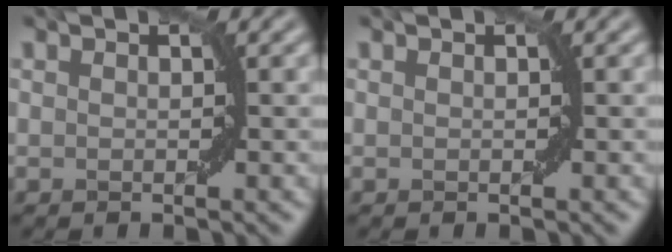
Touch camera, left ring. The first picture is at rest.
{"total": 0.0}